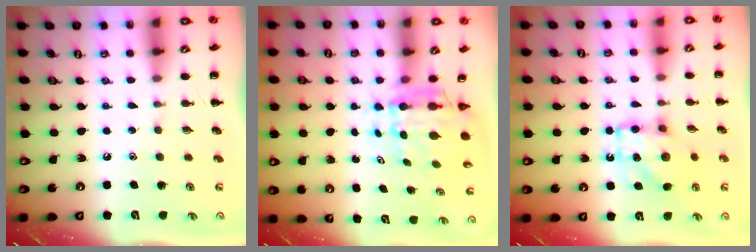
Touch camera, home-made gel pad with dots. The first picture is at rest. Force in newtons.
{"total": 5.8, "press": 5.3, "slide": 2.3}
{"total": 10.9, "press": 10.8, "slide": 1.3}